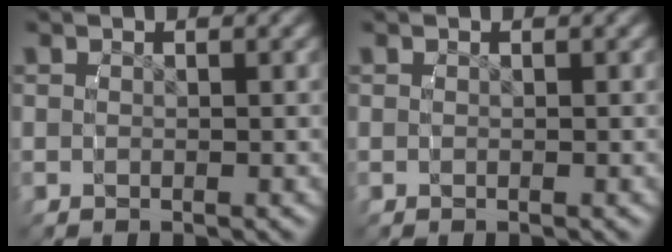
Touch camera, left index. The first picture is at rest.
{"total": 0.0}